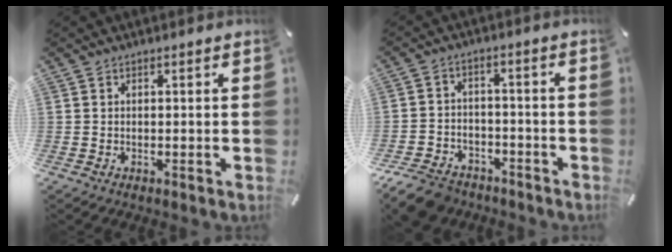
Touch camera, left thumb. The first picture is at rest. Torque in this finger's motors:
{"motor_torque": [-0.42, 0.69, 0.64, 0.82, 0.02]}